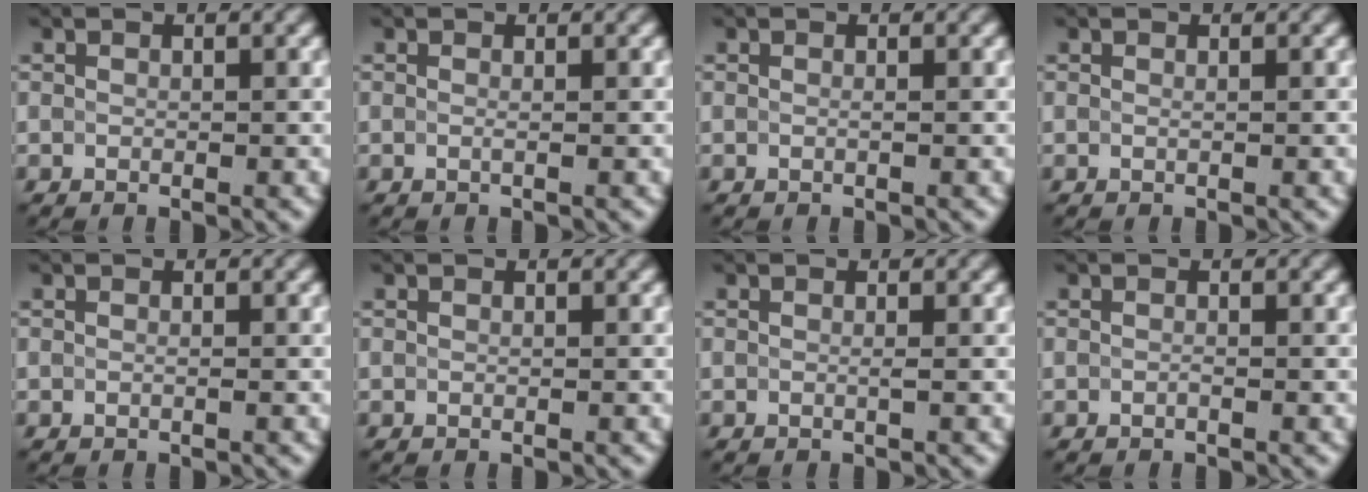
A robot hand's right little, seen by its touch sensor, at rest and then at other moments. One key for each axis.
{"total": 0.0}
{"total": 0.0}
{"total": 0.6, "fx": 0.3, "fy": 0.3, "fz": 0.4, "tx": -0.002, "ty": 0.000, "tz": -0.008}
{"total": 0.0}
{"total": 0.0}
{"total": 0.0}
{"total": 0.6, "fx": -0.5, "fy": -0.2, "fz": -0.2, "tx": 0.001, "ty": -0.005, "tz": -0.012}